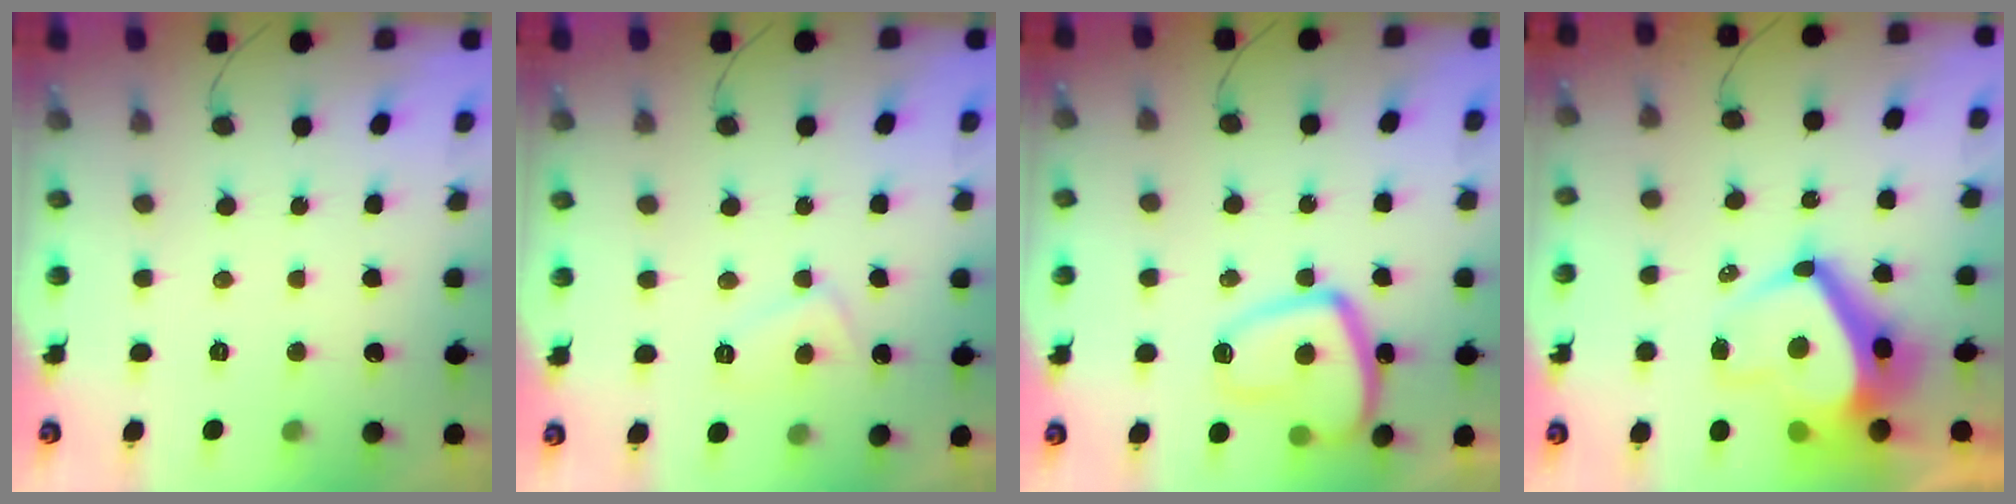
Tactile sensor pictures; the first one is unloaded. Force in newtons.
{"total": 5.5, "press": 5.5, "slide": 0.6}
{"total": 15.3, "press": 15.2, "slide": 1.6}
{"total": 14.2, "press": 14.2, "slide": 1.4}